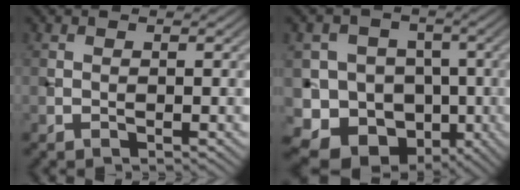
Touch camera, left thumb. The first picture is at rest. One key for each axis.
{"total": 11.9, "fx": -4.1, "fy": 10.3, "fz": 4.4, "tx": -0.088, "ty": -0.017, "tz": -0.096}